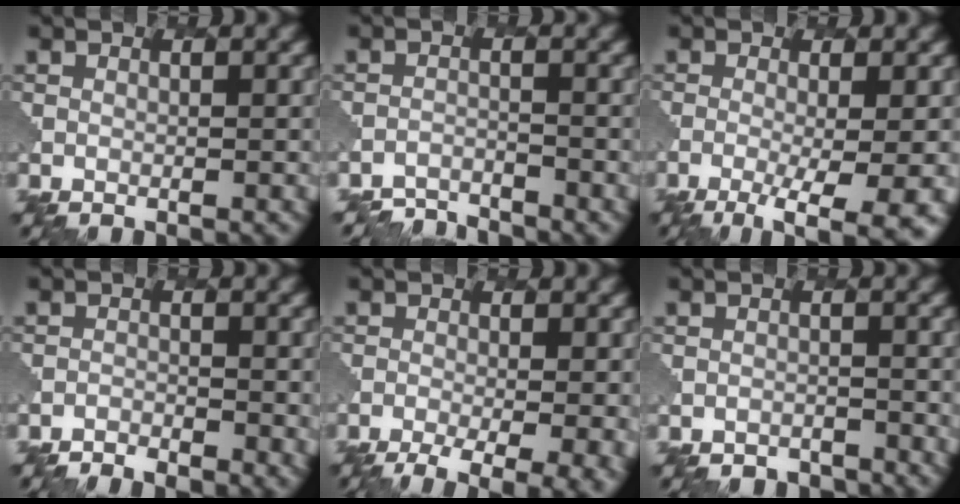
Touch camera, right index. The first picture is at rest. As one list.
[{"total": 3.1, "force": [-3.0, 0.3, -0.4], "torque": [0.006, -0.004, -0.057]}, {"total": 7.2, "force": [-3.2, 2.2, 6.1], "torque": [-0.080, -0.015, -0.039]}, {"total": 2.6, "force": [-2.1, 1.0, 1.2], "torque": [-0.031, 0.001, -0.033]}, {"total": 8.1, "force": [-3.6, 3.4, 6.4], "torque": [-0.071, -0.012, -0.043]}, {"total": 1.3, "force": [-1.1, 0.5, -0.4], "torque": [0.005, 0.000, -0.015]}]